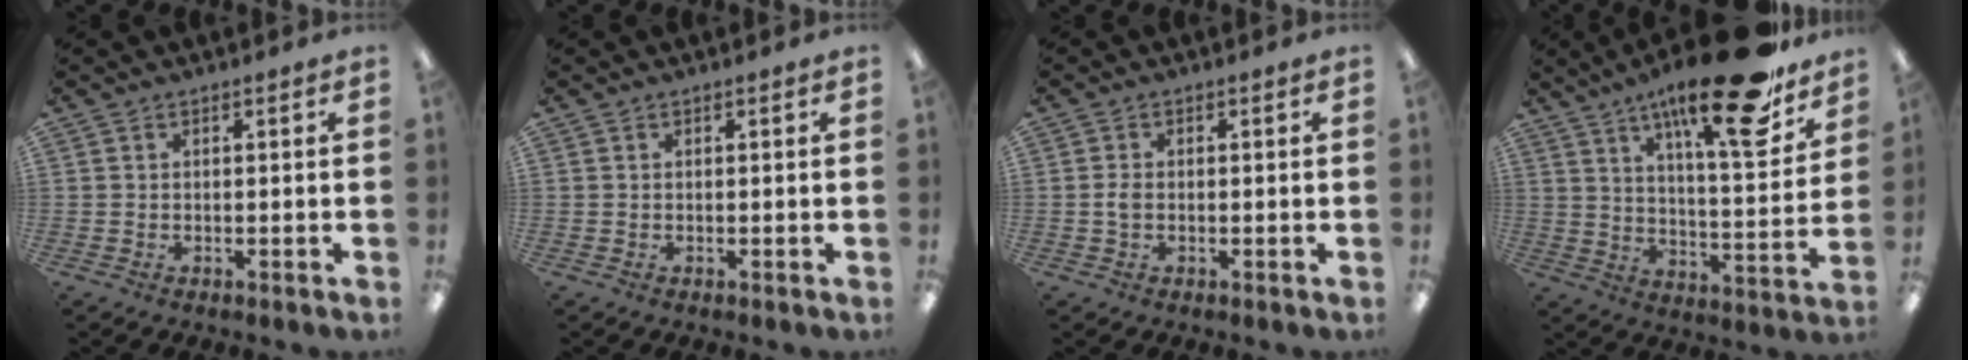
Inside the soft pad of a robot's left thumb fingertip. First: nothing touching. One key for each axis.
{"total": 0.0}
{"total": 2.2, "fx": -0.1, "fy": 1.3, "fz": 1.7, "tx": -0.033, "ty": 0.004, "tz": -0.004}
{"total": 22.8, "fx": 15.6, "fy": 5.2, "fz": 15.8, "tx": -0.244, "ty": -0.098, "tz": 0.245}